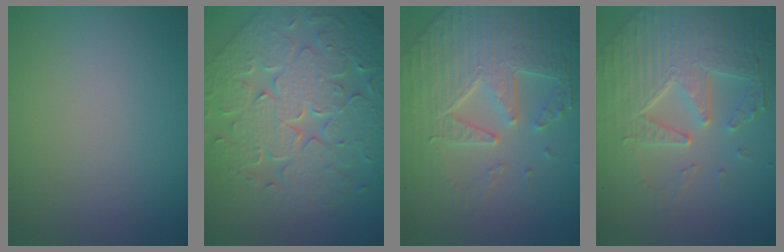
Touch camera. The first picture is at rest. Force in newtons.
{"total": 8.1, "press": 6.8, "slide": 4.4}
{"total": 7.0, "press": 5.7, "slide": 4.2}
{"total": 8.1, "press": 5.7, "slide": 5.8}